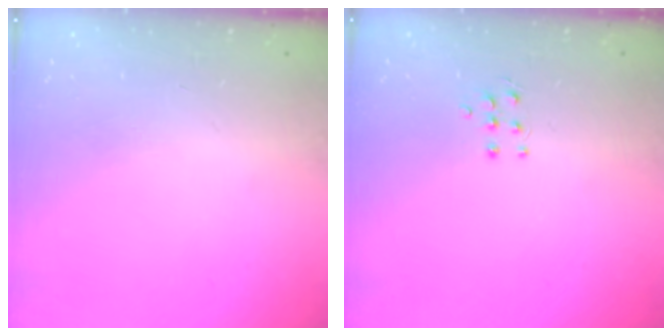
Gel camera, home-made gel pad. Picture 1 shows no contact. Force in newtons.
{"total": 4.8, "press": 4.7, "slide": 0.8}